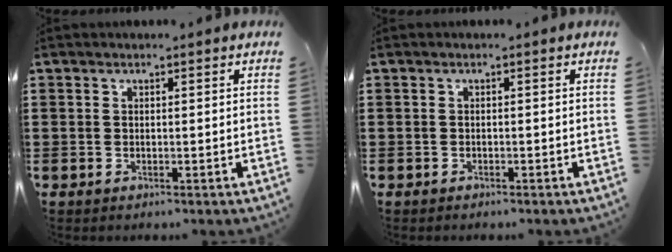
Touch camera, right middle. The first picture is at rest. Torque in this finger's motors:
{"motor_torque": [0.06, -0.24, 0.02, 0.00]}